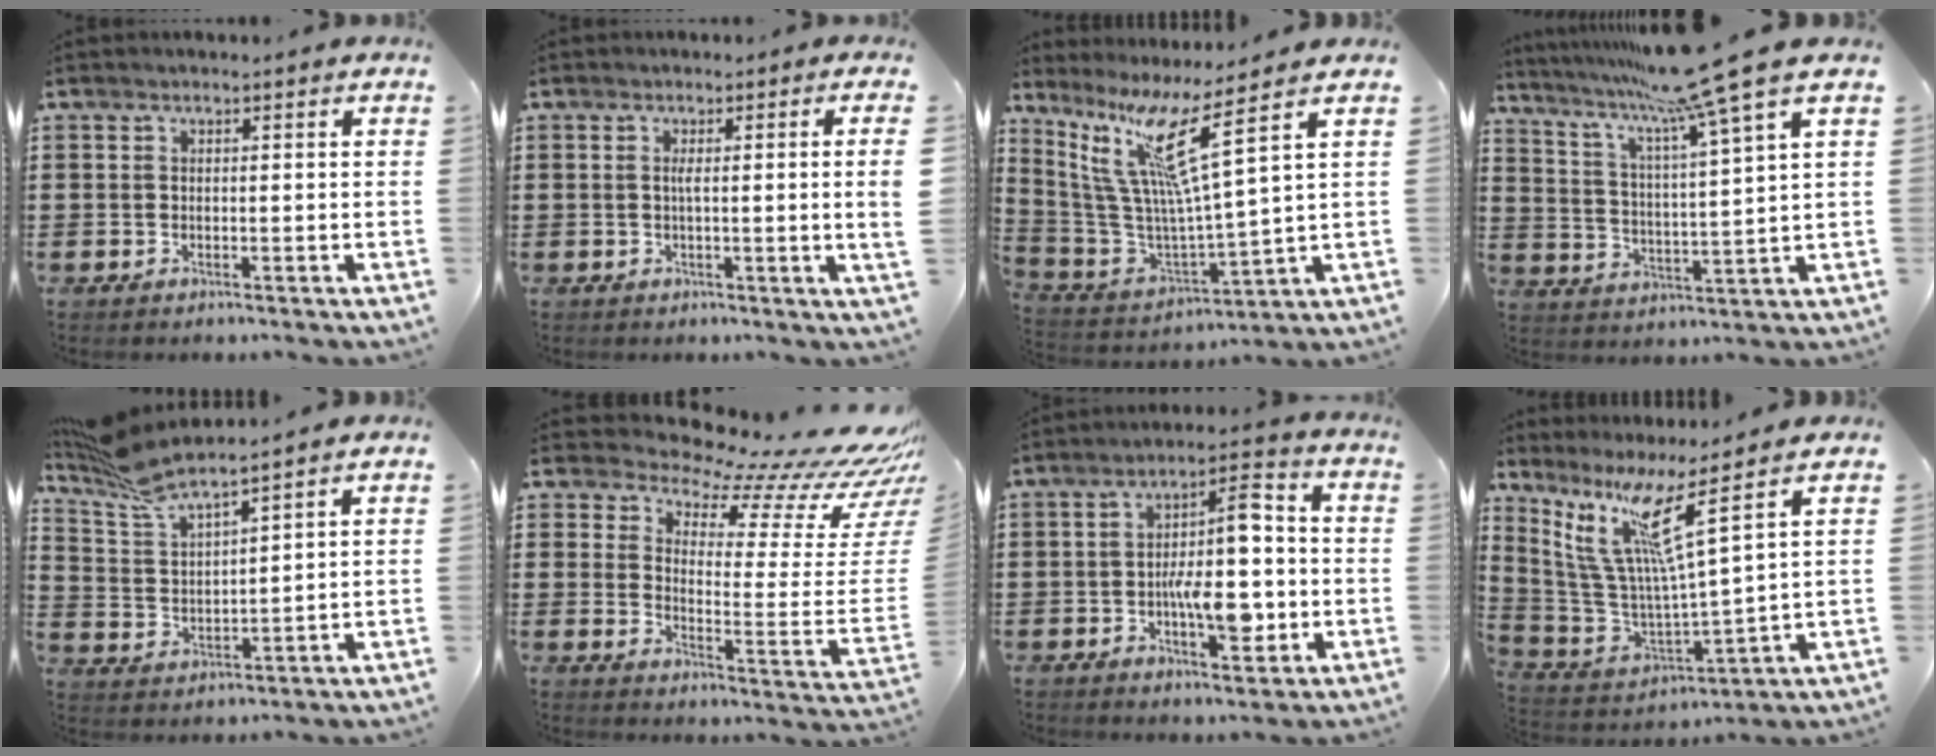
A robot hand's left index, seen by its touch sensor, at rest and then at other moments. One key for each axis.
{"total": 3.0, "fx": 0.2, "fy": -0.7, "fz": 2.9, "tx": -0.054, "ty": -0.007, "tz": -0.002}
{"total": 12.8, "fx": 7.9, "fy": 0.6, "fz": 10.0, "tx": -0.233, "ty": -0.059, "tz": 0.123}
{"total": 10.7, "fx": 8.5, "fy": -1.6, "fz": 6.3, "tx": -0.137, "ty": -0.052, "tz": 0.129}
{"total": 6.9, "fx": 6.4, "fy": 0.3, "fz": 2.7, "tx": -0.081, "ty": -0.027, "tz": 0.112}
{"total": 9.9, "fx": 8.2, "fy": 2.1, "fz": 5.2, "tx": -0.095, "ty": -0.084, "tz": 0.131}
{"total": 10.4, "fx": -1.6, "fy": 4.3, "fz": 9.4, "tx": -0.142, "ty": 0.009, "tz": -0.031}
{"total": 10.9, "fx": 7.1, "fy": 0.5, "fz": 8.3, "tx": -0.200, "ty": -0.062, "tz": 0.109}